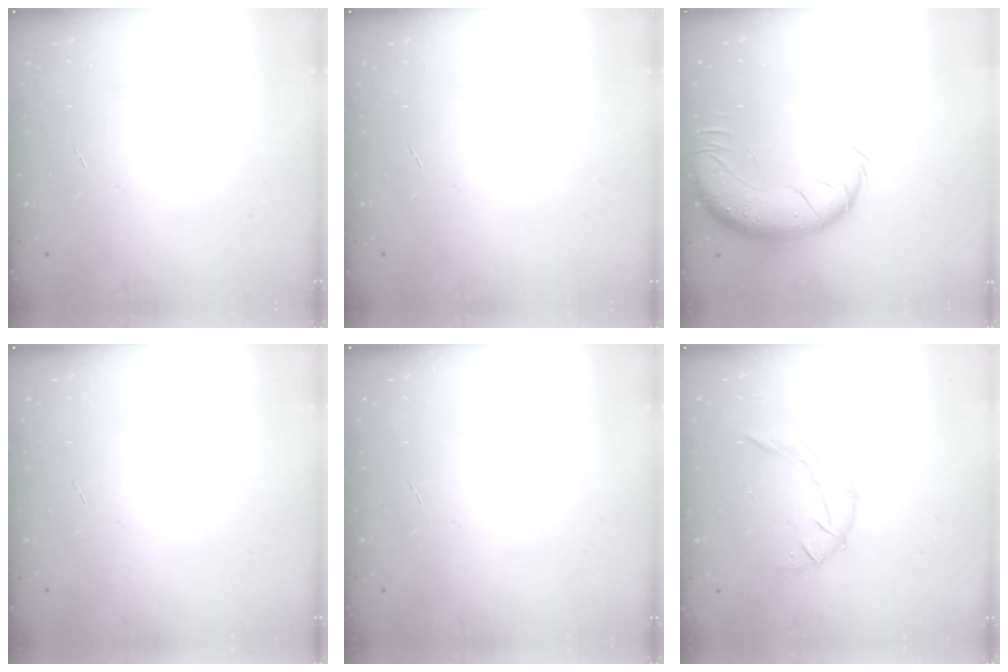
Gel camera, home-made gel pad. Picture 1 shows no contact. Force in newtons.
{"total": 0.0}
{"total": 13.9, "press": 13.5, "slide": 3.3}
{"total": 0.0}
{"total": 0.0}
{"total": 7.3, "press": 7.3, "slide": 0.7}